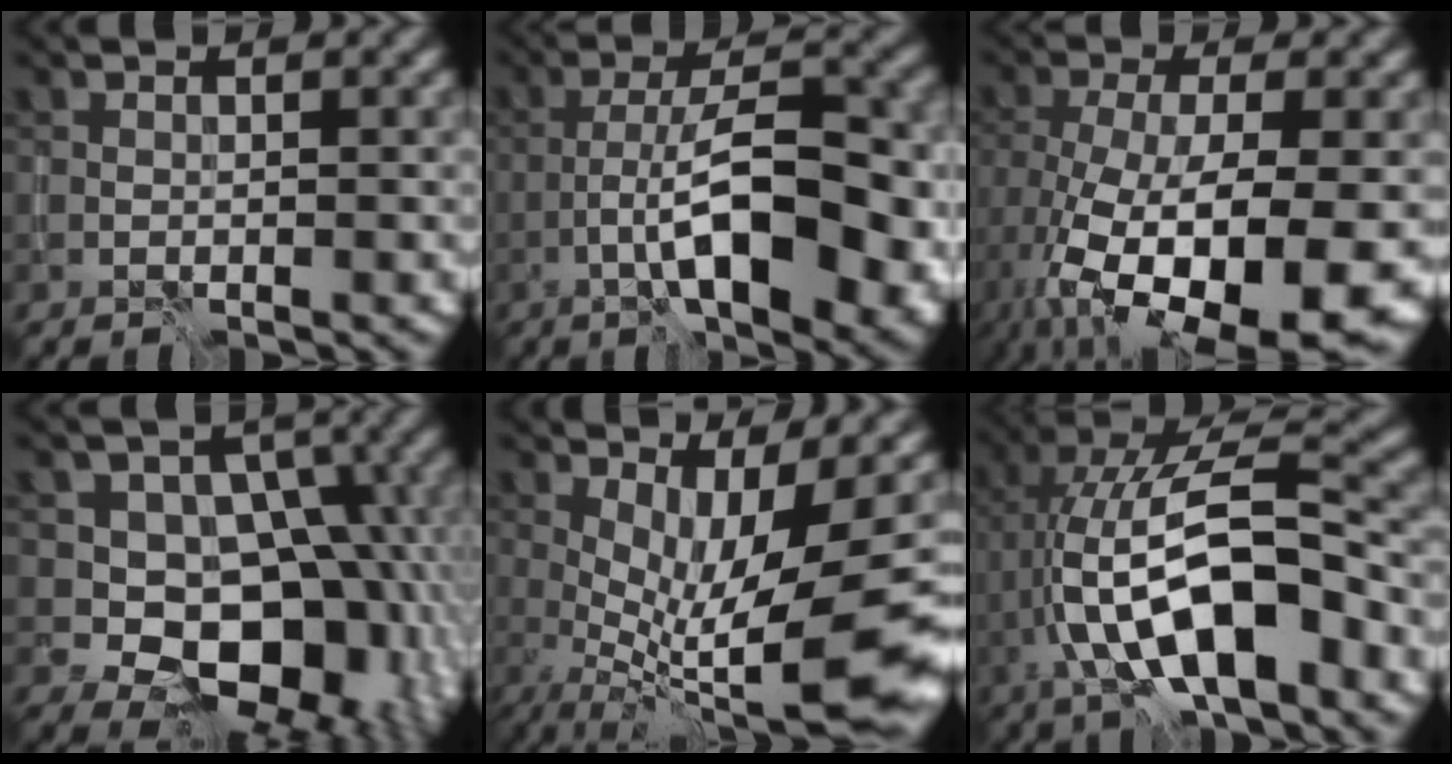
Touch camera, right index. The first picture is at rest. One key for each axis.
{"total": 10.1, "fx": -3.5, "fy": 3.1, "fz": 8.9, "tx": -0.136, "ty": 0.013, "tz": -0.059}
{"total": 13.9, "fx": -5.0, "fy": 5.7, "fz": 11.7, "tx": -0.199, "ty": -0.037, "tz": -0.068}
{"total": 12.6, "fx": -1.5, "fy": 9.5, "fz": 8.1, "tx": -0.075, "ty": 0.003, "tz": -0.035}
{"total": 10.3, "fx": -1.5, "fy": 2.3, "fz": 10.0, "tx": -0.167, "ty": -0.012, "tz": -0.014}
{"total": 11.4, "fx": -2.9, "fy": 4.1, "fz": 10.3, "tx": -0.182, "ty": 0.020, "tz": -0.053}